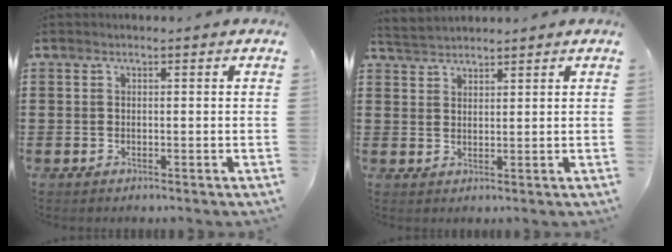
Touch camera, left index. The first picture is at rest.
{"total": 2.7, "force": [2.7, 0.3, 0.1], "torque": [-0.011, 0.000, 0.053]}